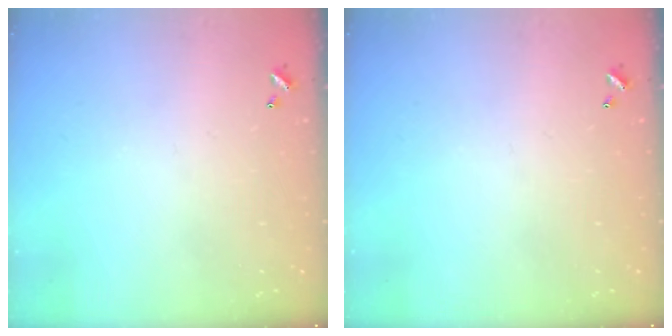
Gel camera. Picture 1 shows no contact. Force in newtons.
{"total": 0.0}